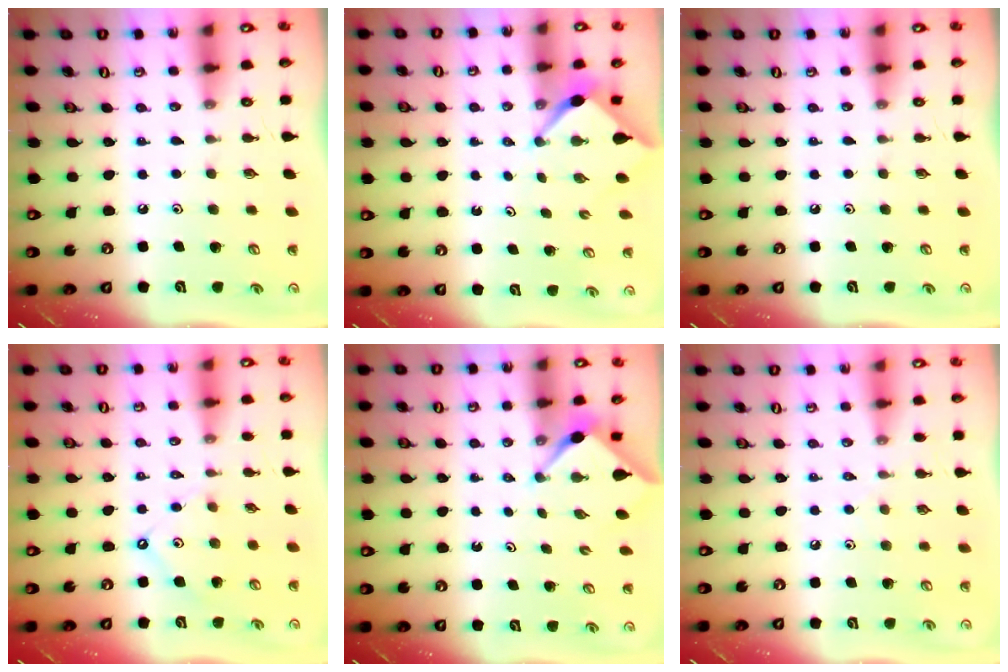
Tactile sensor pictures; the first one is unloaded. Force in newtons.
{"total": 2.6, "press": 2.6, "slide": 0.3}
{"total": 0.0}
{"total": 5.8, "press": 5.7, "slide": 0.6}
{"total": 3.0, "press": 3.0, "slide": 0.2}
{"total": 4.3, "press": 4.2, "slide": 0.7}